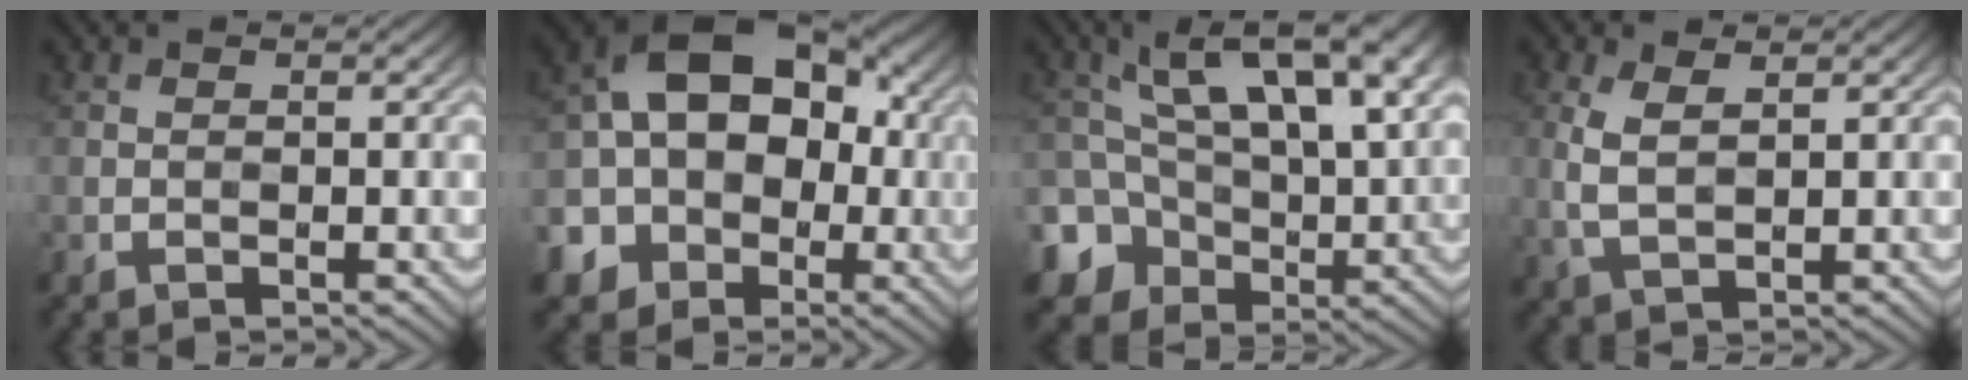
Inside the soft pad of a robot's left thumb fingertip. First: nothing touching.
{"total": 17.4, "force": [-2.2, 13.9, 10.1], "torque": [-0.191, -0.003, -0.063]}
{"total": 14.0, "force": [3.5, 9.1, 10.0], "torque": [-0.189, -0.009, 0.079]}
{"total": 3.9, "force": [1.3, 1.8, 3.2], "torque": [-0.087, 0.000, 0.030]}